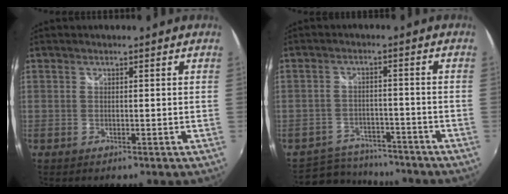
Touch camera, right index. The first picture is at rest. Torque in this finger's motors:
{"motor_torque": [-0.67, -0.50, -0.44, -0.14]}